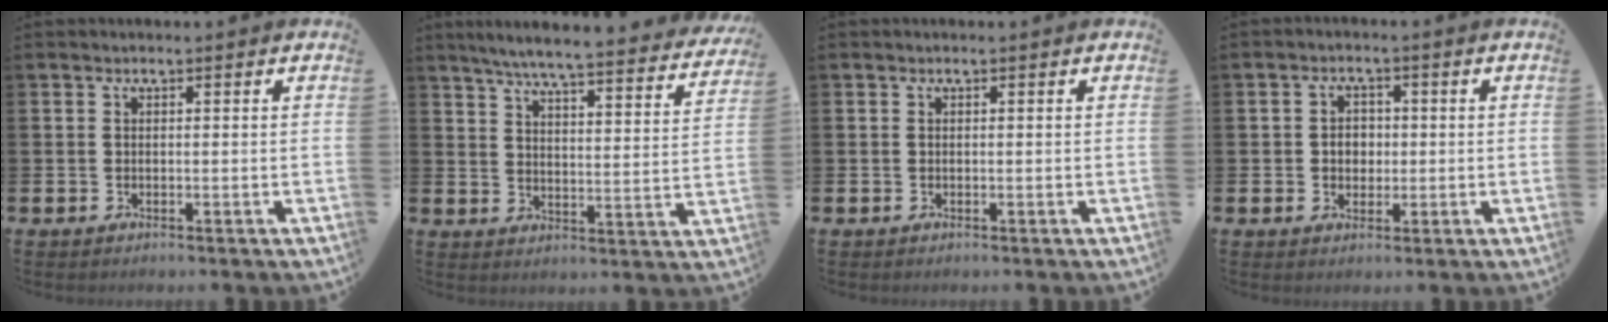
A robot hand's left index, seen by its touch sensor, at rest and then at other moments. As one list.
[{"total": 6.3, "force": [5.8, 0.1, 2.3], "torque": [-0.059, -0.048, 0.096]}, {"total": 0.0}, {"total": 2.8, "force": [0.2, 2.5, 1.4], "torque": [-0.015, 0.003, -0.005]}]